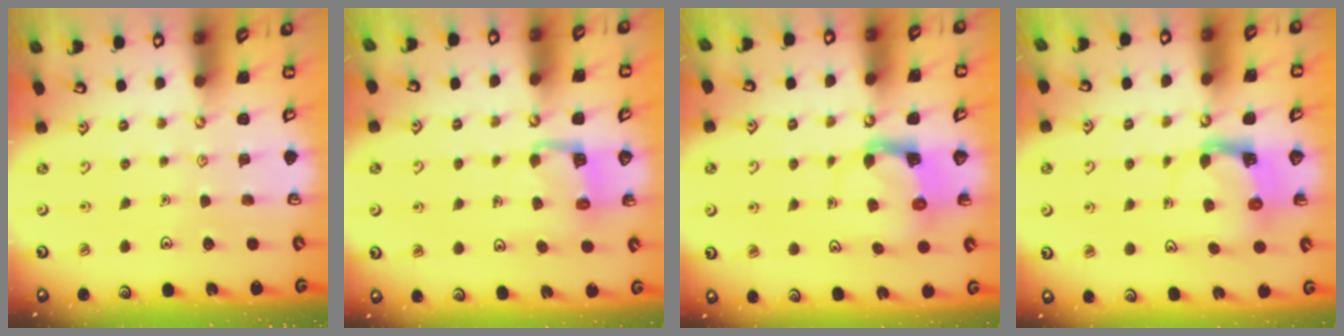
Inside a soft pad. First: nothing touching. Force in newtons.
{"total": 4.1, "press": 4.1, "slide": 0.2}
{"total": 3.8, "press": 3.7, "slide": 0.7}
{"total": 3.8, "press": 3.7, "slide": 0.7}